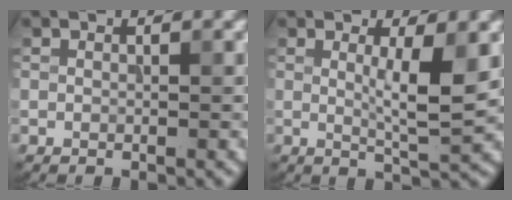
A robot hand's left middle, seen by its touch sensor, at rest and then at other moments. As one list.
[{"total": 4.1, "force": [0.7, 0.7, 4.0], "torque": [-0.064, -0.011, 0.014]}]